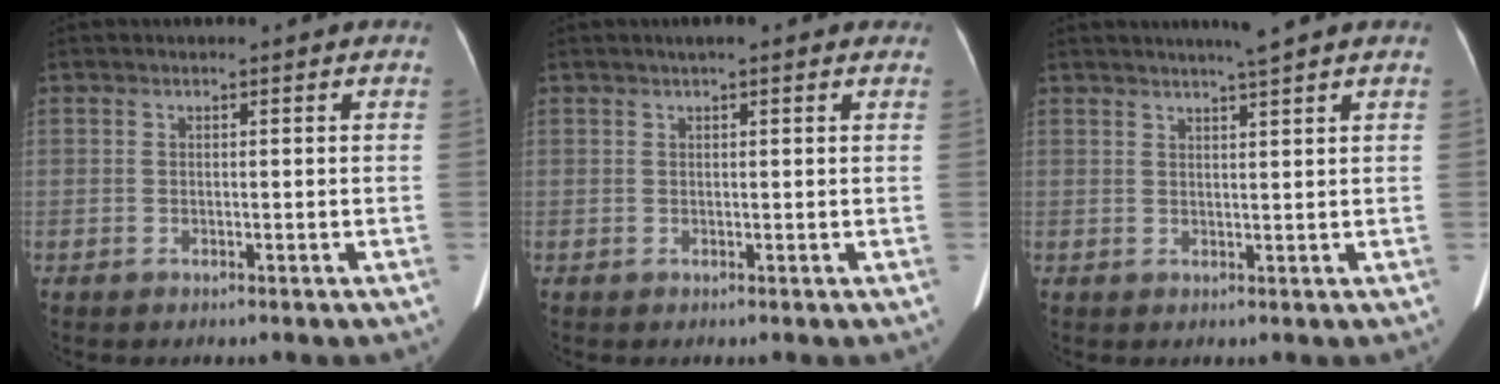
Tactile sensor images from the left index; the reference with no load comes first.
{"total": 3.2, "force": [2.2, 0.7, 2.2], "torque": [-0.027, 0.023, 0.028]}
{"total": 3.8, "force": [3.1, -0.8, 2.1], "torque": [-0.032, 0.005, 0.048]}